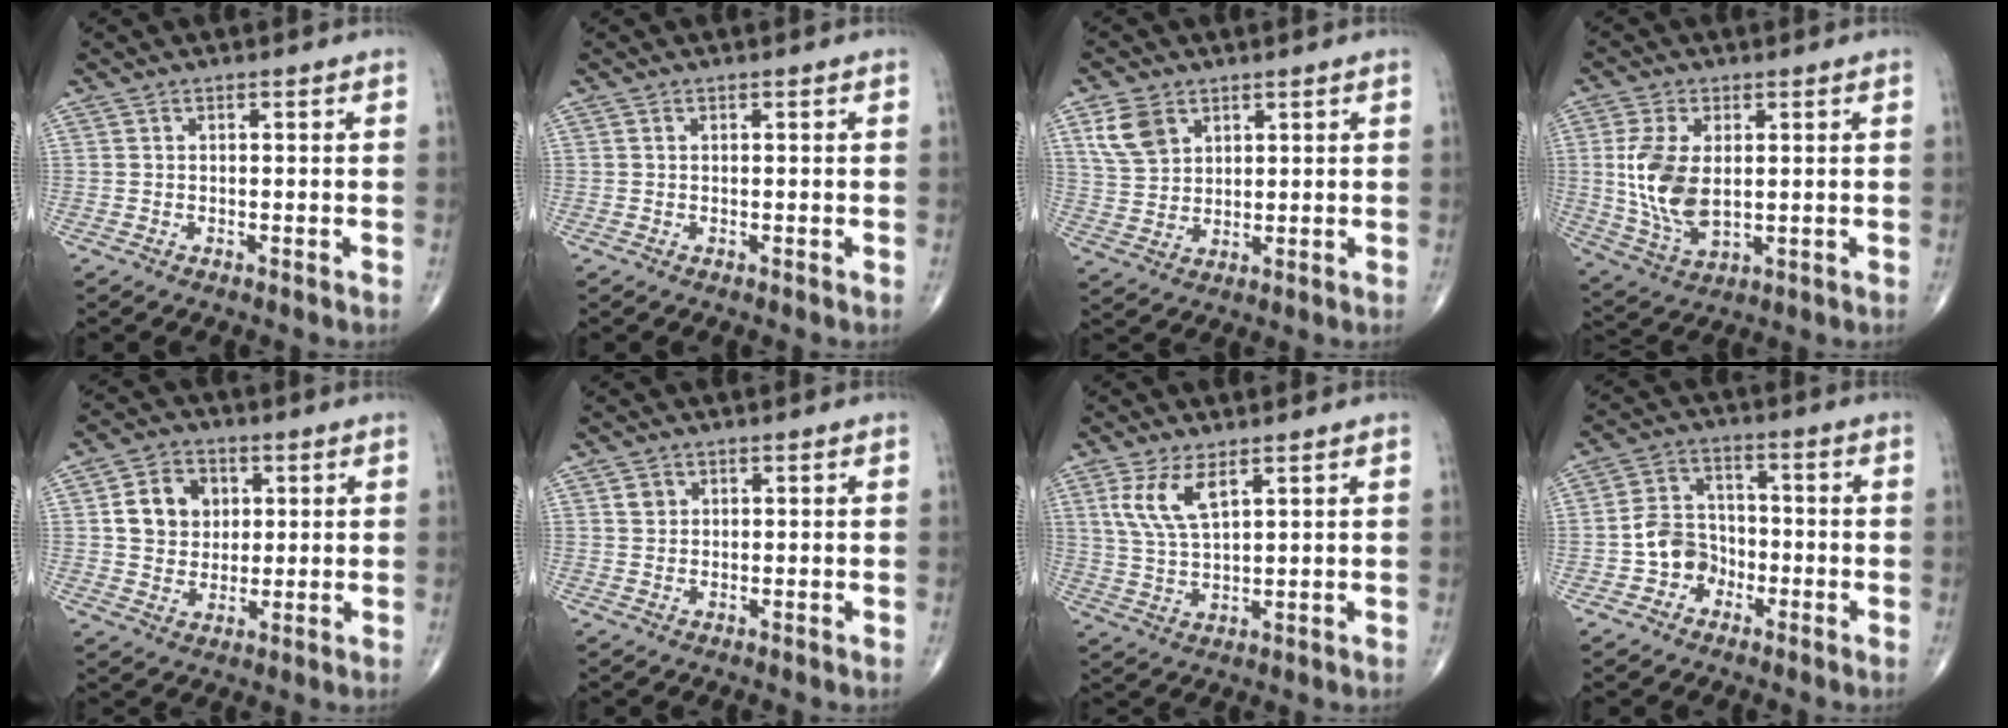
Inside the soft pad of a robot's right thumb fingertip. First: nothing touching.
{"total": 0.0}
{"total": 7.4, "force": [3.6, 5.1, 3.8], "torque": [-0.061, -0.011, 0.076]}
{"total": 11.6, "force": [1.1, 6.5, 9.5], "torque": [-0.196, -0.011, 0.031]}
{"total": 9.2, "force": [2.0, 7.7, 4.6], "torque": [-0.043, -0.005, 0.034]}
{"total": 1.8, "force": [0.7, 1.5, 0.6], "torque": [-0.001, -0.003, 0.011]}
{"total": 7.6, "force": [3.6, 3.1, 5.9], "torque": [-0.119, -0.010, 0.081]}
{"total": 7.2, "force": [-2.6, 6.1, 2.9], "torque": [-0.023, 0.035, -0.055]}